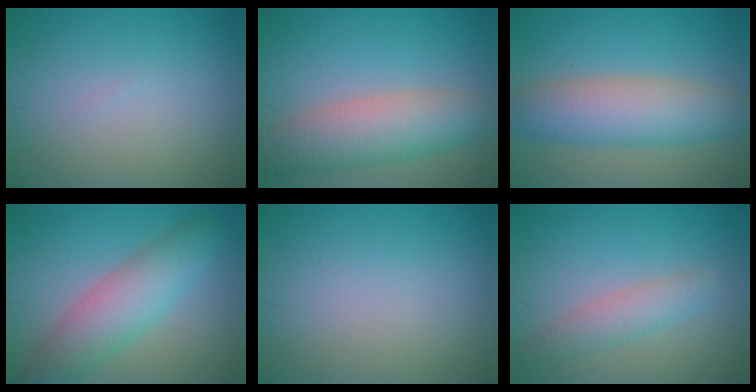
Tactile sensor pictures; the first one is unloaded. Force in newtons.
{"total": 6.5, "press": 6.5, "slide": 0.2}
{"total": 7.1, "press": 7.0, "slide": 0.4}
{"total": 5.8, "press": 5.8, "slide": 0.2}
{"total": 0.0}
{"total": 2.6, "press": 2.6, "slide": 0.2}